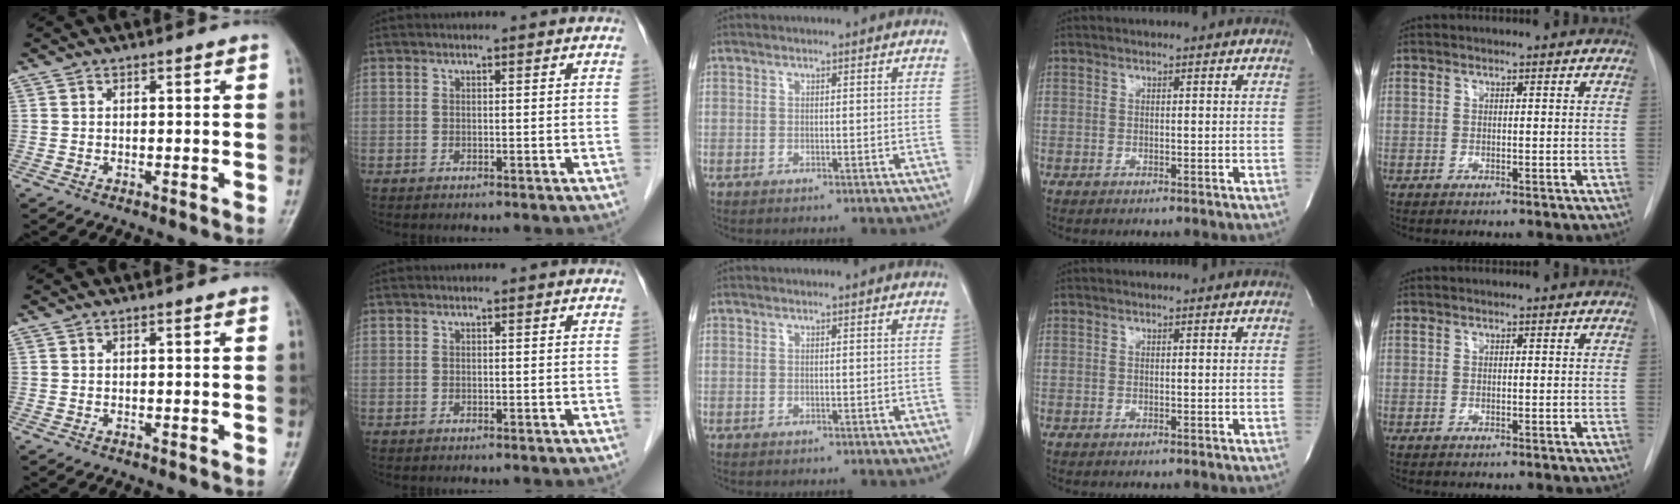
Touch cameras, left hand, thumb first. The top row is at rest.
{}